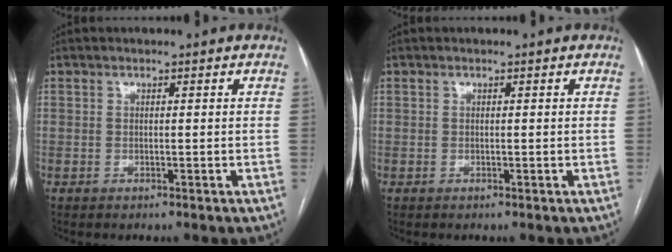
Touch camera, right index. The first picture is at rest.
{"total": 0.0}